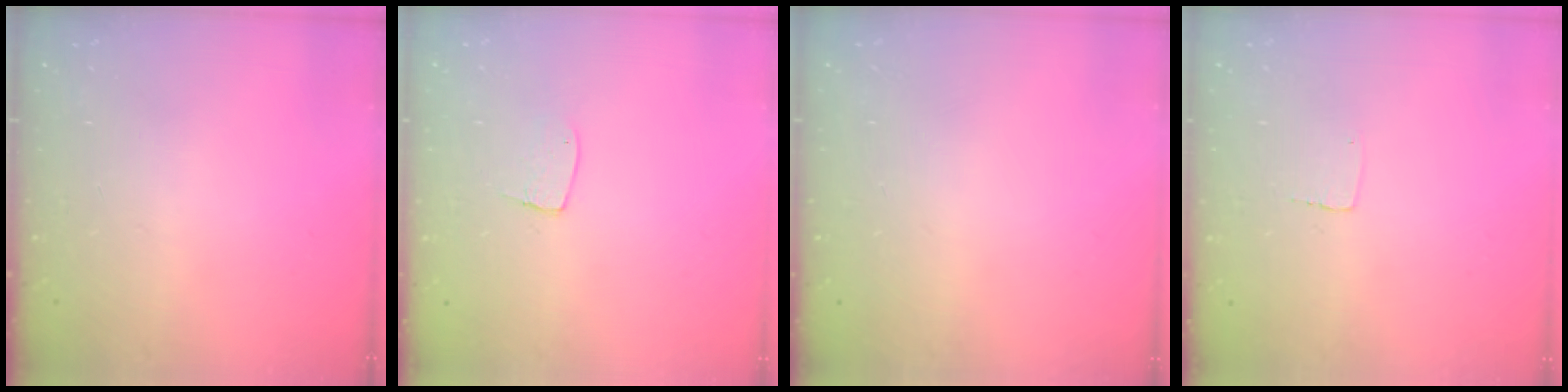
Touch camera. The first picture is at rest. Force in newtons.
{"total": 5.2, "press": 5.2, "slide": 0.3}
{"total": 0.0}
{"total": 2.3, "press": 2.3, "slide": 0.1}